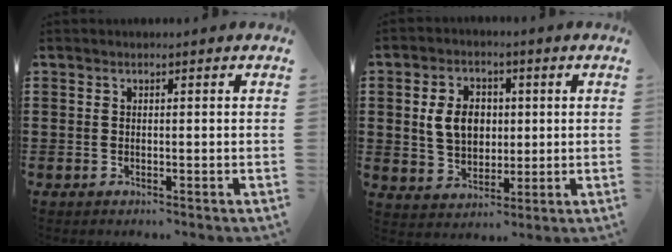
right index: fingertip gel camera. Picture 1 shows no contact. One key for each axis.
{"total": 7.0, "fx": 0.9, "fy": 5.3, "fz": 4.5, "tx": -0.108, "ty": 0.010, "tz": 0.009}